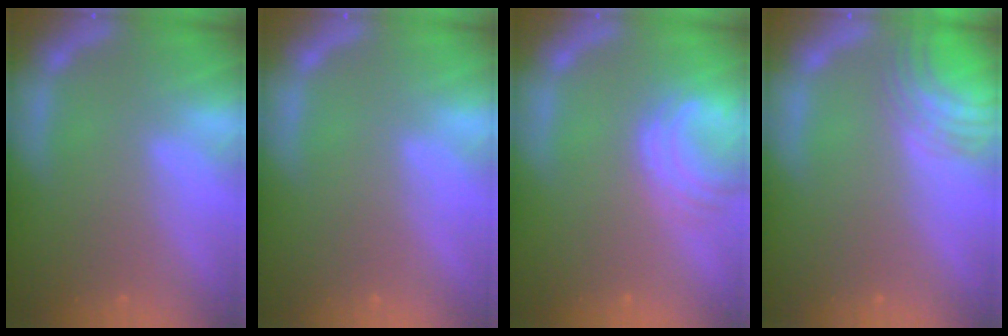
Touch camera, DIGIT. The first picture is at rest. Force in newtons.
{"total": 0.0}
{"total": 4.0}
{"total": 5.0}